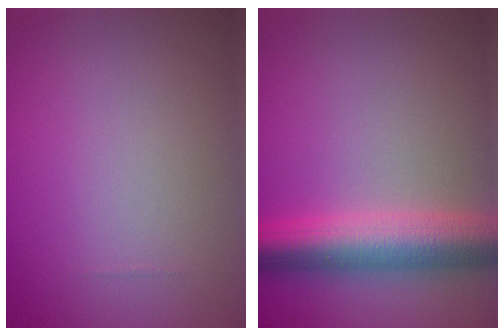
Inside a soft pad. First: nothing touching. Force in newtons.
{"total": 6.8, "press": 6.8, "slide": 0.2}